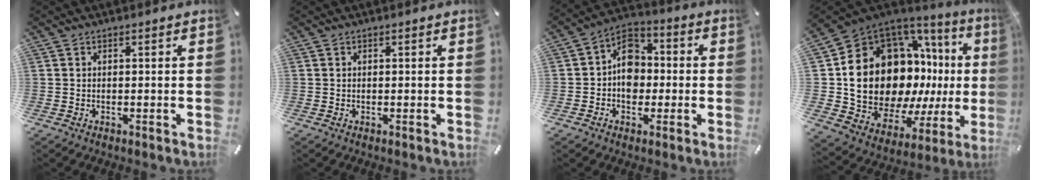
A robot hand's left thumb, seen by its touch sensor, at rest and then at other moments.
{"total": 0.0}
{"total": 9.0, "force": [-1.2, 7.5, 4.8], "torque": [-0.076, 0.017, -0.023]}
{"total": 21.6, "force": [2.2, 16.4, 13.8], "torque": [-0.224, -0.082, 0.088]}